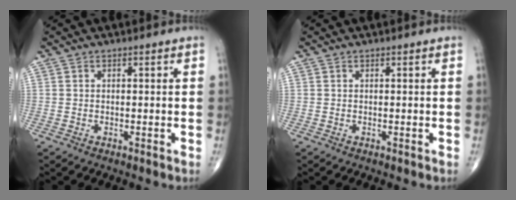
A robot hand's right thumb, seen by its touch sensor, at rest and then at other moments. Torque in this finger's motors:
{"motor_torque": [0.00, 0.00, -0.03, 0.03, 0.00]}